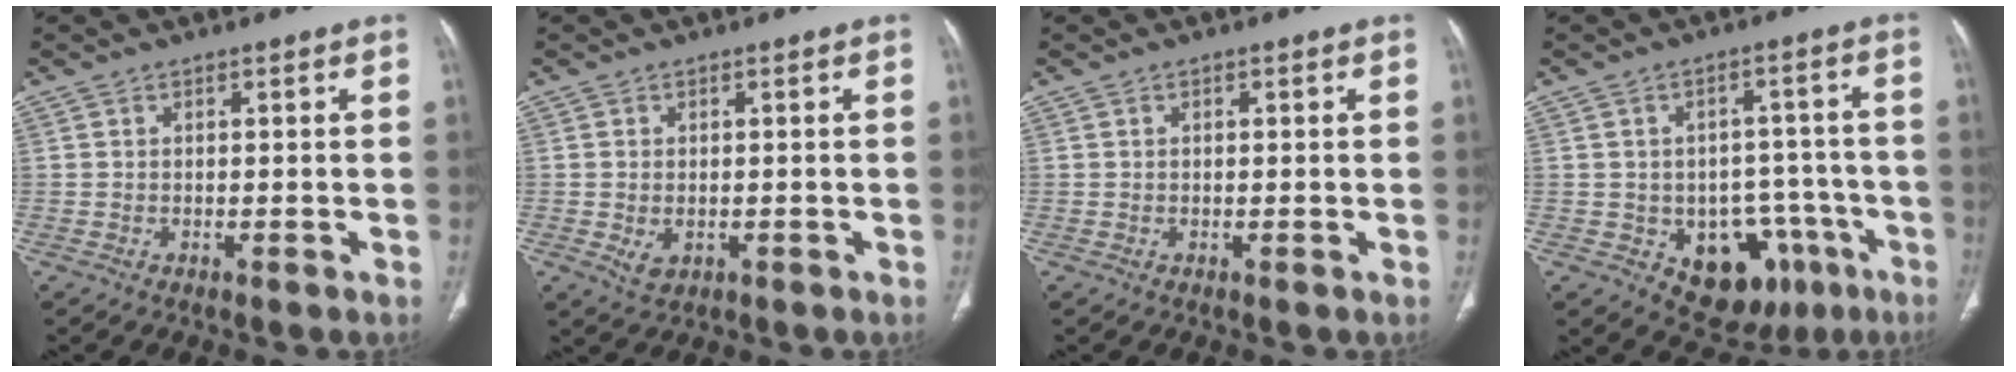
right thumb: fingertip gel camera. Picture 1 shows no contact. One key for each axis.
{"total": 2.8, "fx": -0.5, "fy": 2.0, "fz": 1.9, "tx": -0.033, "ty": -0.002, "tz": 0.001}
{"total": 0.7, "fx": 0.3, "fy": 0.3, "fz": 0.5, "tx": -0.011, "ty": 0.004, "tz": 0.005}
{"total": 14.0, "fx": -6.0, "fy": 9.8, "fz": 7.9, "tx": -0.056, "ty": 0.038, "tz": -0.067}